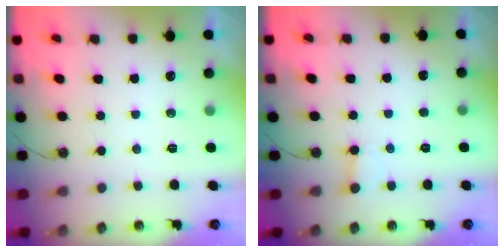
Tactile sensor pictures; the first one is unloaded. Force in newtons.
{"total": 2.4, "press": 2.4, "slide": 0.1}